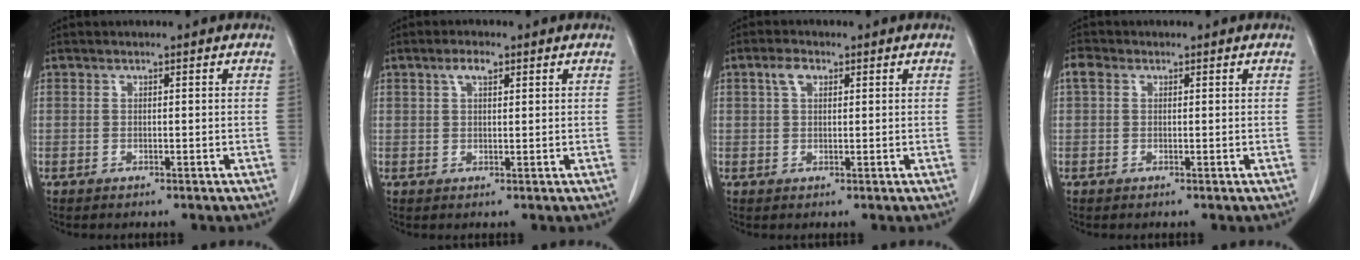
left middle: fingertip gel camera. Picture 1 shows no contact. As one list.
[{"total": 2.3, "force": [1.3, 0.9, 1.7], "torque": [-0.037, 0.007, 0.024]}, {"total": 2.5, "force": [1.1, 1.4, 1.7], "torque": [-0.037, 0.012, 0.023]}, {"total": 1.8, "force": [0.7, 1.3, 1.0], "torque": [-0.024, 0.015, 0.011]}]